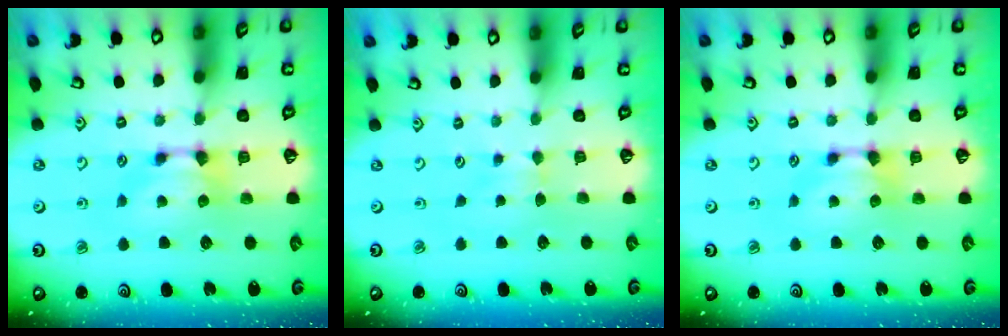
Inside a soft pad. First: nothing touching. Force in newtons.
{"total": 2.4, "press": 2.3, "slide": 0.5}
{"total": 0.0}